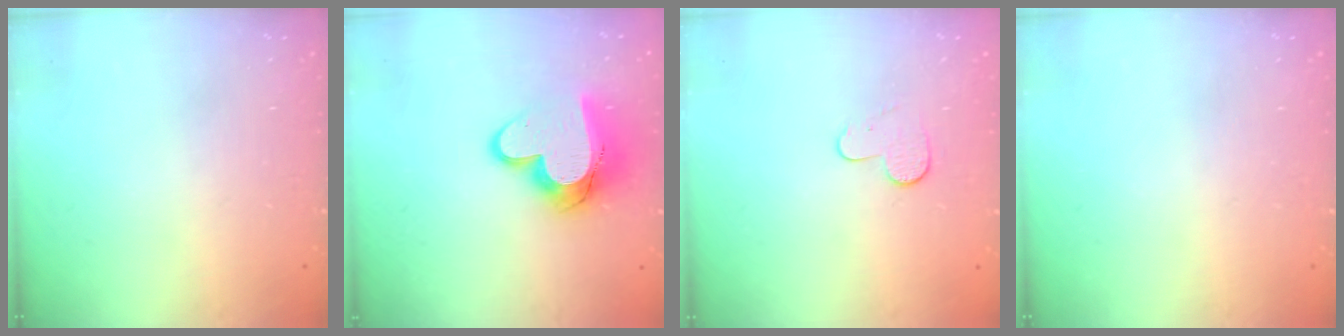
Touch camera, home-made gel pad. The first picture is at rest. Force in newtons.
{"total": 14.5, "press": 14.5, "slide": 1.2}
{"total": 6.2, "press": 6.1, "slide": 0.6}
{"total": 0.0}